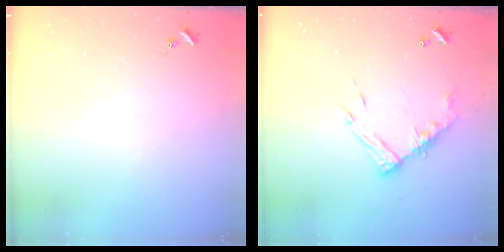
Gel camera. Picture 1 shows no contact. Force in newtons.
{"total": 13.3, "press": 13.3, "slide": 1.1}